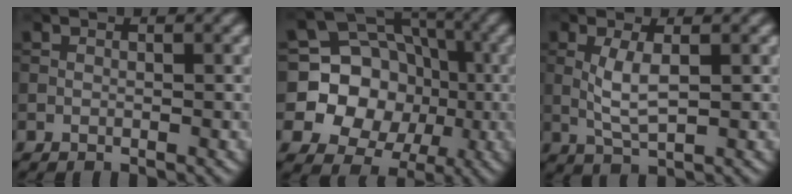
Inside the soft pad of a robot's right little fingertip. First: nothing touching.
{"total": 11.1, "force": [-0.8, 10.2, 4.4], "torque": [-0.080, 0.028, -0.040]}
{"total": 2.8, "force": [-0.1, 0.6, 2.7], "torque": [-0.065, 0.001, -0.002]}